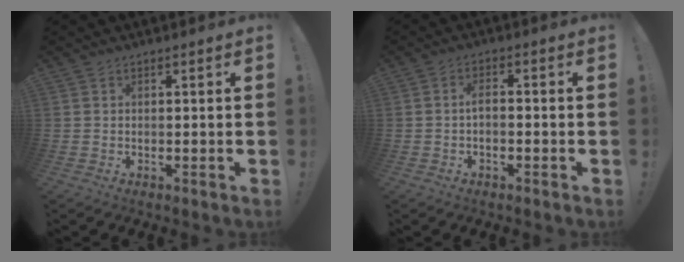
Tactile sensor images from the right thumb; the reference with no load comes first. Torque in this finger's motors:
{"motor_torque": [-0.11, 0.00, -0.06, 0.33, 0.12]}